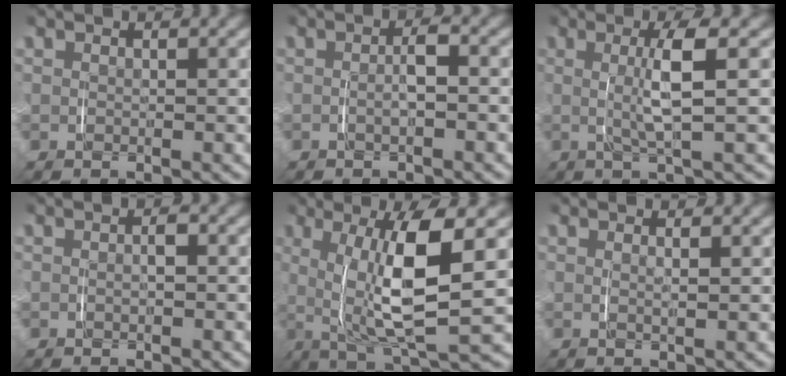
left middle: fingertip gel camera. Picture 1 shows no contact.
{"total": 1.7, "force": [-0.7, 0.5, 1.5], "torque": [-0.025, 0.001, -0.011]}
{"total": 3.7, "force": [0.5, -0.2, 3.6], "torque": [-0.062, -0.001, 0.008]}
{"total": 0.9, "force": [-0.3, 0.4, 0.8], "torque": [-0.010, 0.001, -0.007]}
{"total": 8.1, "force": [1.0, 2.1, 7.8], "torque": [-0.134, 0.003, 0.015]}
{"total": 0.9, "force": [0.4, -0.4, 0.7], "torque": [-0.009, -0.004, 0.010]}